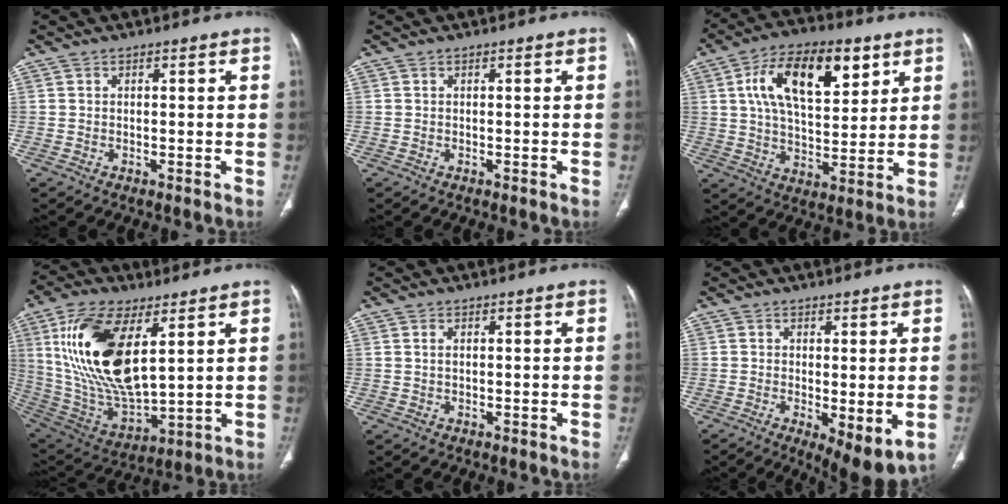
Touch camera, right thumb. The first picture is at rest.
{"total": 0.0}
{"total": 18.1, "force": [7.2, 9.0, 13.9], "torque": [-0.203, -0.012, 0.122]}
{"total": 22.2, "force": [6.9, 10.0, 18.6], "torque": [-0.365, -0.029, 0.139]}
{"total": 1.1, "force": [0.3, 0.5, 0.8], "torque": [-0.021, 0.003, 0.009]}
{"total": 7.8, "force": [-2.0, 2.7, 7.1], "torque": [-0.108, -0.025, -0.026]}